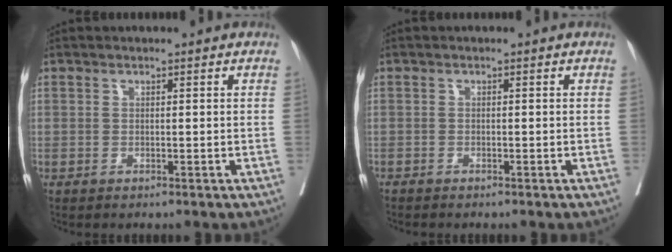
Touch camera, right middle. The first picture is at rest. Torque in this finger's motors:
{"motor_torque": [-0.15, 0.04, 0.00, -0.01]}